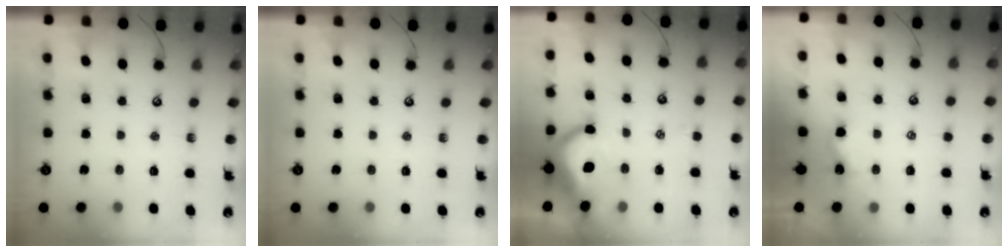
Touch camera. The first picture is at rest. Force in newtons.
{"total": 0.0}
{"total": 7.6, "press": 7.5, "slide": 1.5}
{"total": 1.1, "press": 1.0, "slide": 0.4}